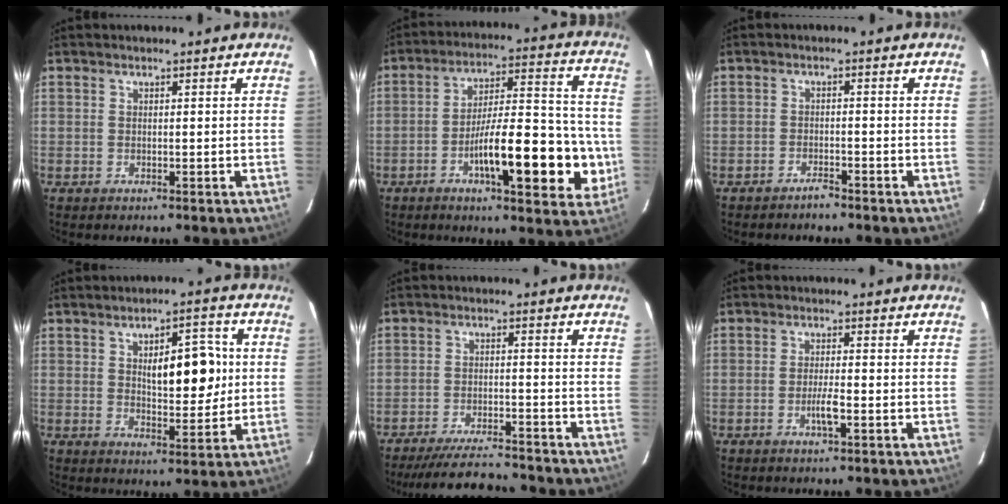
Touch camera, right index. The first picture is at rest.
{"total": 17.8, "force": [-5.3, 4.4, 16.4], "torque": [-0.232, 0.023, -0.074]}
{"total": 1.8, "force": [-1.7, 0.3, 0.5], "torque": [-0.010, -0.002, -0.026]}
{"total": 9.3, "force": [1.6, 3.5, 8.5], "torque": [-0.121, 0.011, 0.030]}
{"total": 10.1, "force": [-9.6, 1.3, 2.6], "torque": [-0.043, -0.006, -0.150]}
{"total": 2.9, "force": [-1.1, 0.1, 2.7], "torque": [-0.052, -0.002, -0.022]}